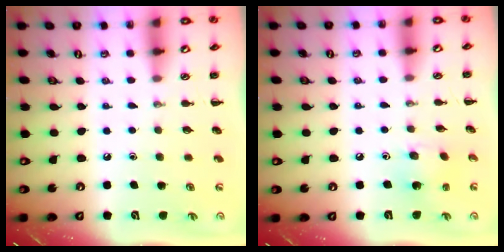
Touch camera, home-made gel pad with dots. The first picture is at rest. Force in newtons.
{"total": 2.8, "press": 2.8, "slide": 0.5}